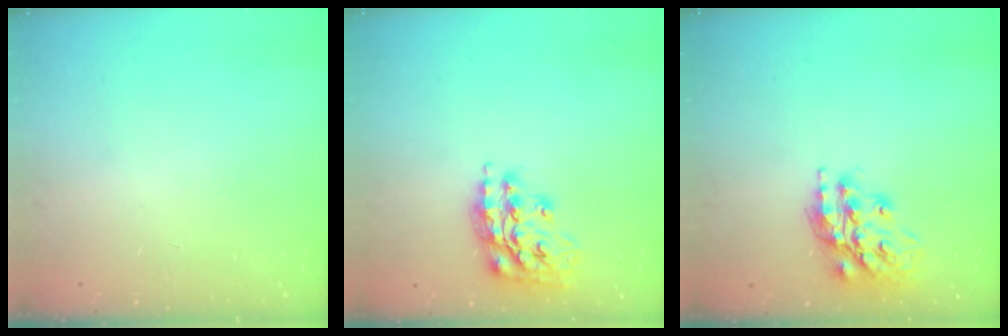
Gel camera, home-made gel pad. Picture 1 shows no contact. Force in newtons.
{"total": 15.2, "press": 15.1, "slide": 0.8}
{"total": 17.5, "press": 17.4, "slide": 1.4}